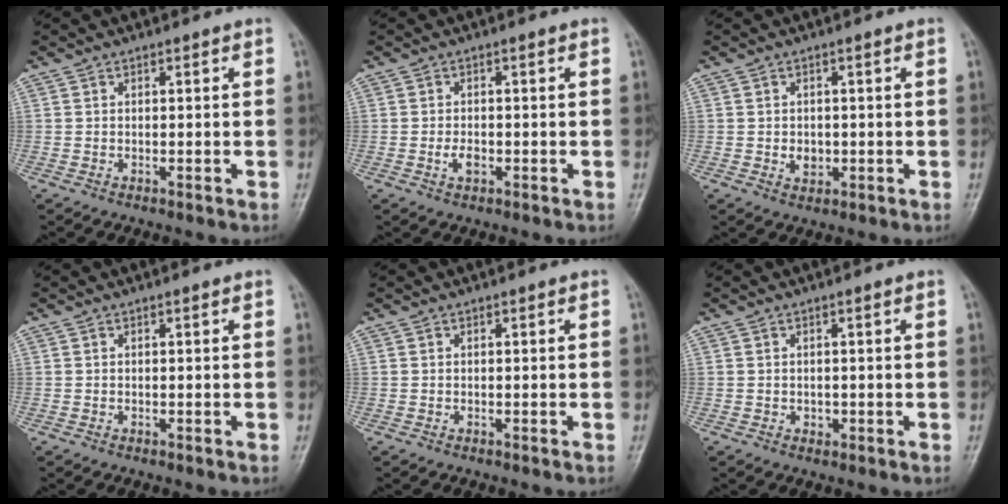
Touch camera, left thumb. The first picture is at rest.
{"total": 2.2, "force": [-0.7, 1.3, 1.7], "torque": [-0.028, 0.001, -0.013]}
{"total": 2.5, "force": [-0.3, 2.0, 1.5], "torque": [-0.014, 0.000, -0.001]}
{"total": 0.0}
{"total": 0.0}
{"total": 1.0, "force": [0.0, 0.8, 0.6], "torque": [-0.002, 0.001, 0.001]}